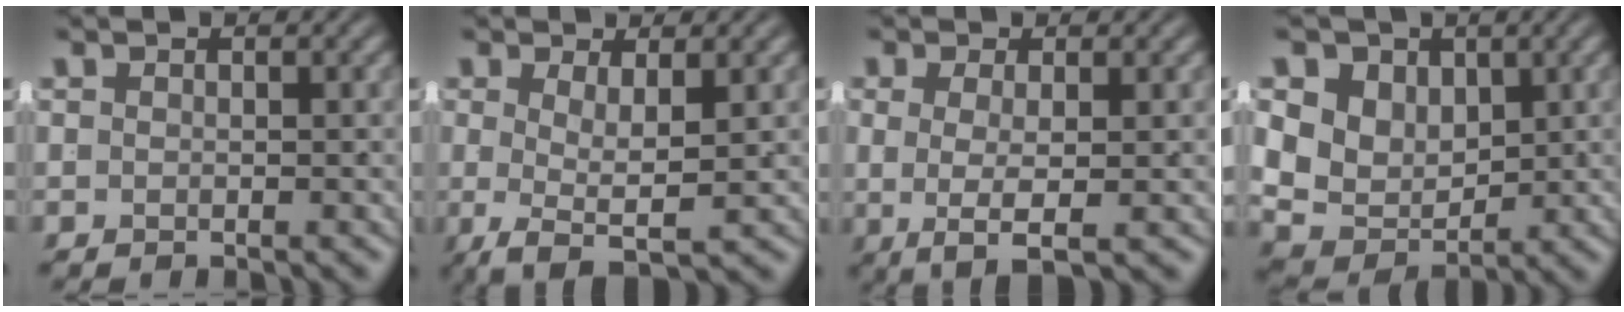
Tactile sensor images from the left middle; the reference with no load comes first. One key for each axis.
{"total": 4.1, "fx": -1.6, "fy": 1.0, "fz": 3.6, "tx": -0.061, "ty": -0.030, "tz": -0.009}
{"total": 4.5, "fx": -0.4, "fy": 1.4, "fz": 4.2, "tx": -0.073, "ty": -0.011, "tz": 0.001}
{"total": 11.2, "fx": 0.7, "fy": 9.6, "fz": 5.8, "tx": -0.143, "ty": -0.035, "tz": 0.013}